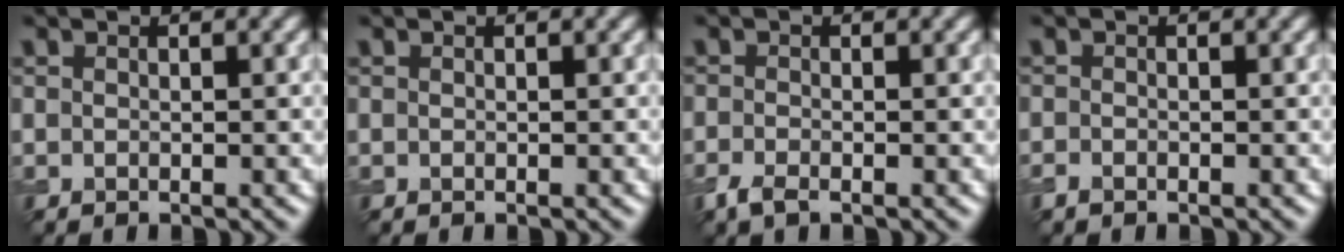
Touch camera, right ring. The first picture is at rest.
{"total": 0.0}
{"total": 1.5, "force": [-1.1, 0.4, 1.0], "torque": [-0.025, -0.004, -0.026]}
{"total": 0.7, "force": [-0.6, 0.3, 0.3], "torque": [-0.005, 0.000, -0.011]}